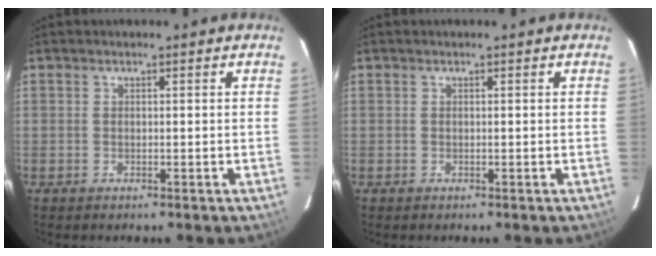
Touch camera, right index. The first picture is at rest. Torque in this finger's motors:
{"motor_torque": [0.00, 0.00, 0.00, 0.00]}